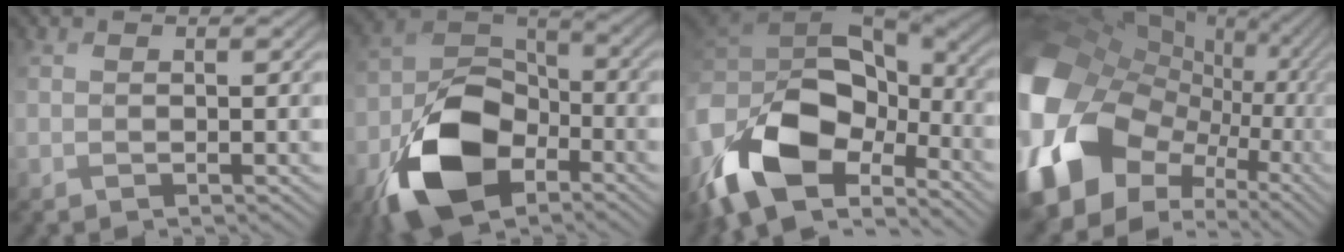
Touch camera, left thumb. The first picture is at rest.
{"total": 13.9, "force": [-7.1, 8.4, 8.5], "torque": [-0.184, -0.024, -0.140]}
{"total": 17.1, "force": [-5.3, 9.9, 12.8], "torque": [-0.305, -0.021, -0.090]}
{"total": 21.2, "force": [-0.3, 16.9, 12.8], "torque": [-0.320, -0.044, 0.014]}